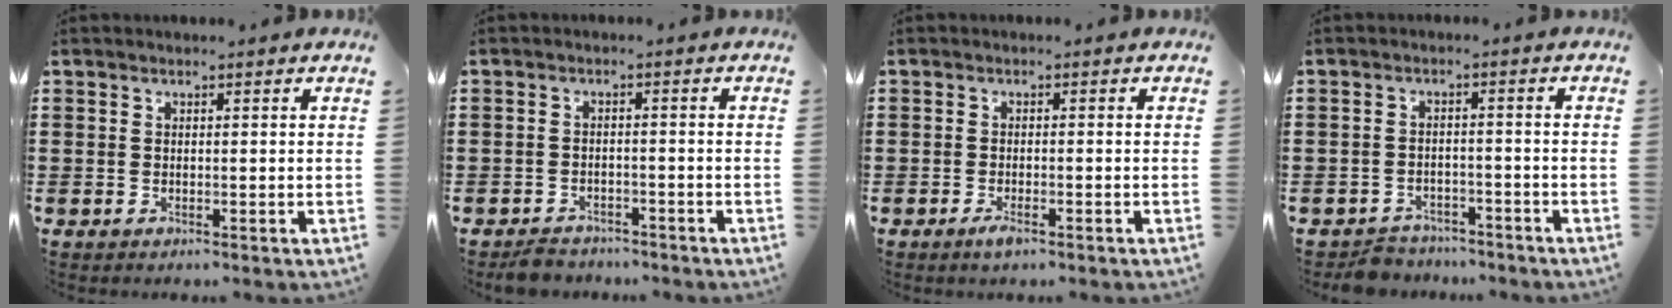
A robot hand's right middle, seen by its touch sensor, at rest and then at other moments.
{"total": 2.3, "force": [-2.2, 0.7, 0.1], "torque": [-0.008, 0.002, -0.047]}
{"total": 1.9, "force": [-1.2, 0.6, 1.4], "torque": [-0.032, -0.004, -0.025]}
{"total": 3.2, "force": [-3.1, 0.7, -0.1], "torque": [-0.006, 0.002, -0.067]}